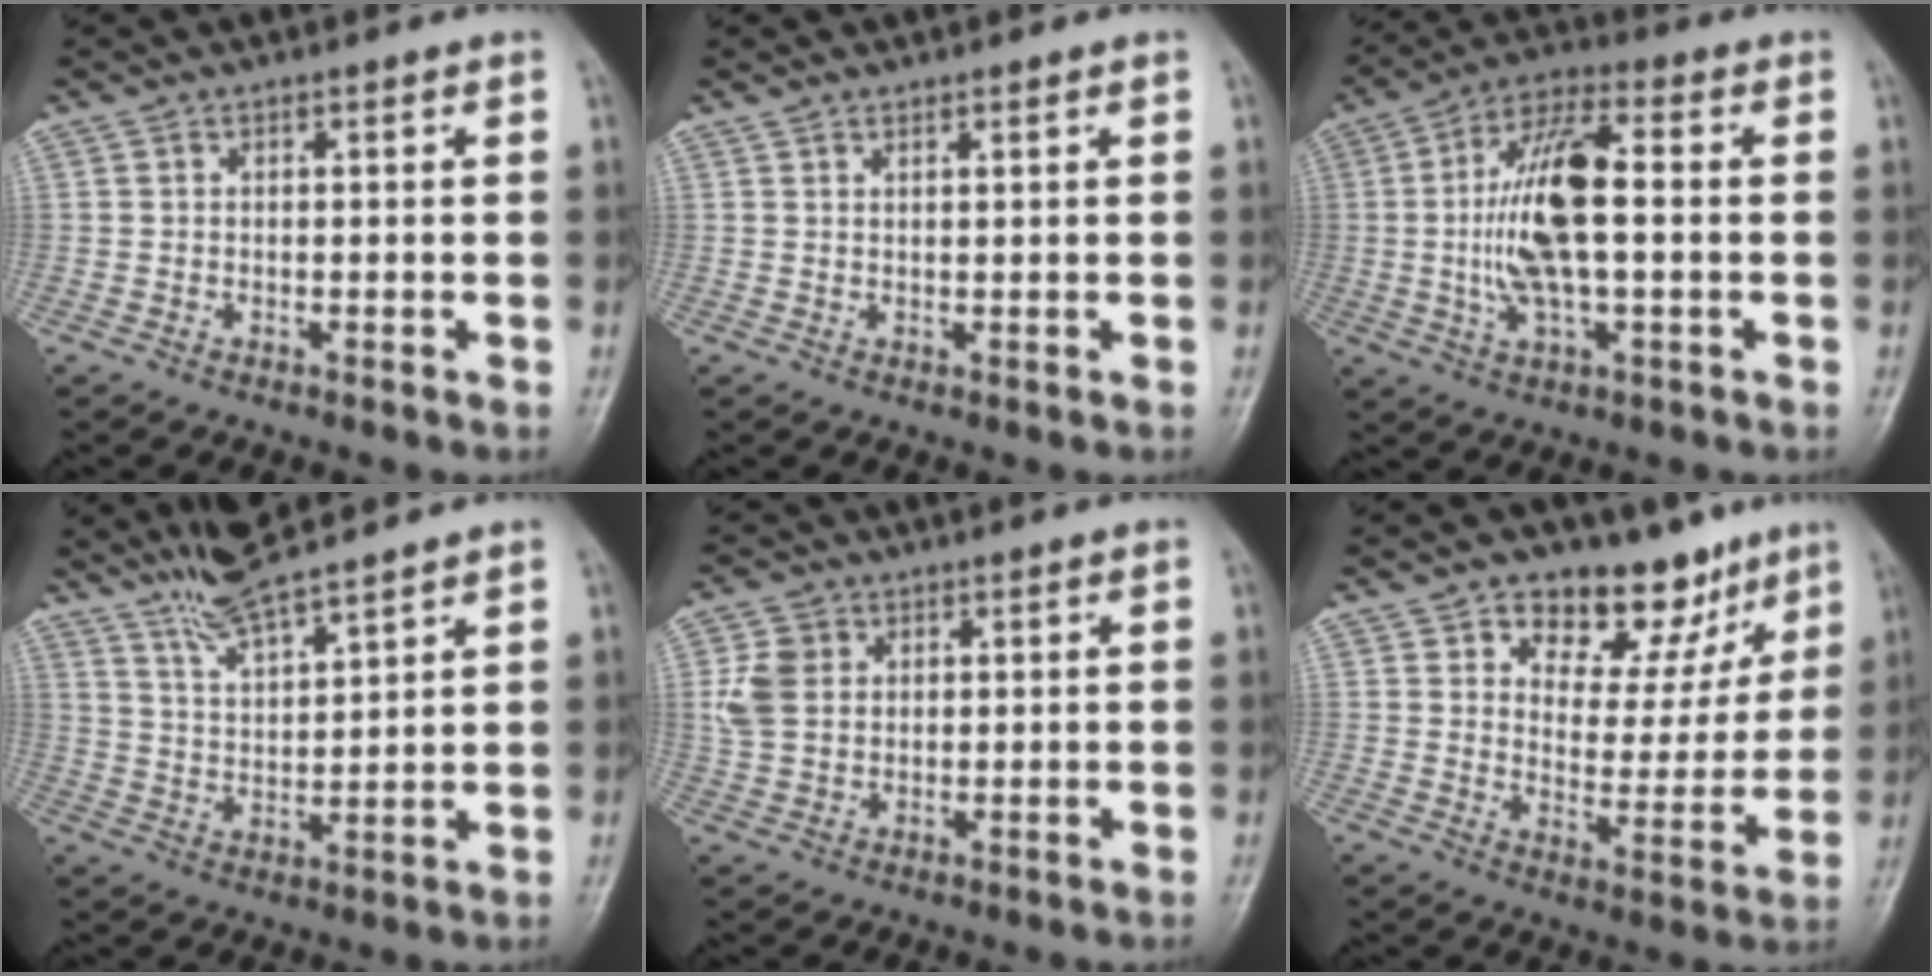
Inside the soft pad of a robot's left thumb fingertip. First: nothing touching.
{"total": 1.0, "force": [0.9, 0.1, 0.4], "torque": [-0.007, 0.000, 0.020]}
{"total": 14.4, "force": [0.0, 5.7, 13.2], "torque": [-0.263, 0.015, -0.003]}
{"total": 8.4, "force": [7.4, 0.8, 3.9], "torque": [-0.076, -0.040, 0.150]}
{"total": 5.7, "force": [1.4, 4.6, 3.1], "torque": [-0.048, -0.002, 0.029]}
{"total": 14.8, "force": [9.4, 8.8, 7.2], "torque": [-0.035, -0.045, 0.142]}